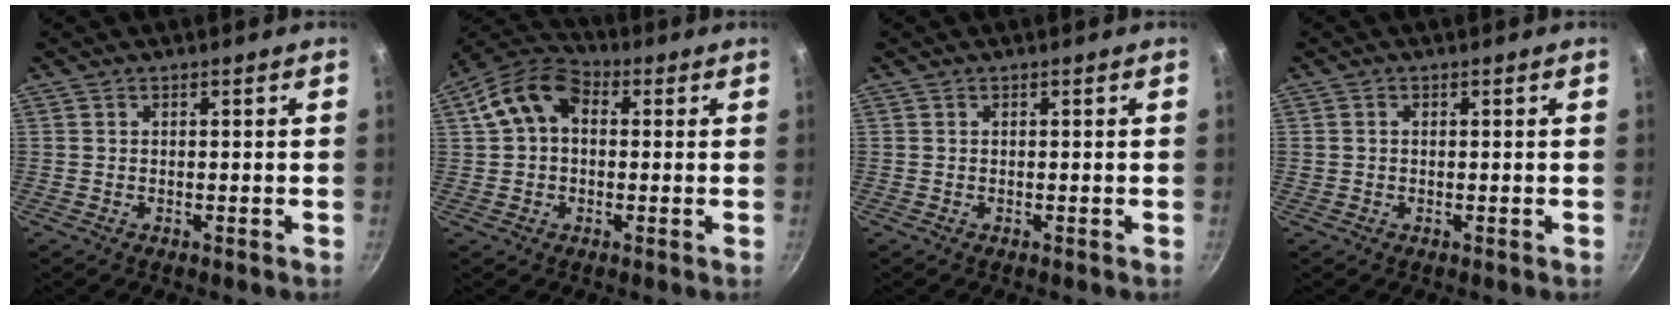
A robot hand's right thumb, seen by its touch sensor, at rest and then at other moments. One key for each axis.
{"total": 10.5, "fx": 1.9, "fy": 7.4, "fz": 7.2, "tx": -0.116, "ty": 0.029, "tz": 0.016}
{"total": 0.0}
{"total": 0.7, "fx": 0.1, "fy": 0.6, "fz": 0.3, "tx": -0.006, "ty": 0.005, "tz": 0.002}